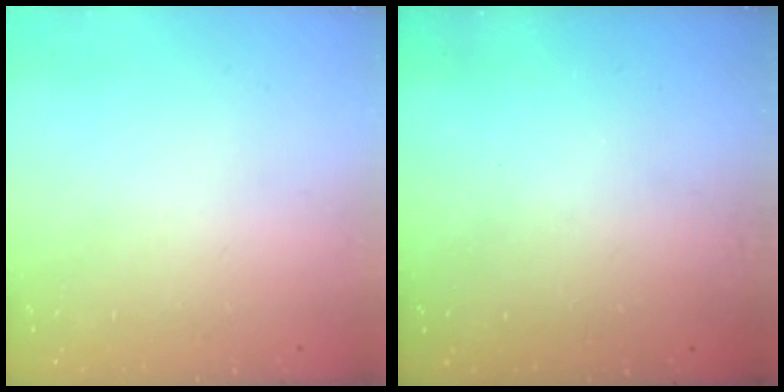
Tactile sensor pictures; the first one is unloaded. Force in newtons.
{"total": 3.3, "press": 3.3, "slide": 0.1}